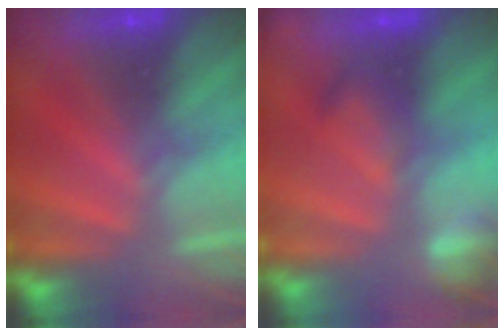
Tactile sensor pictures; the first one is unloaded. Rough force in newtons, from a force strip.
{"total": 2.4}